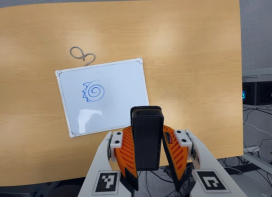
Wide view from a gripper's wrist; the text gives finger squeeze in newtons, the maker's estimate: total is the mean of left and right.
{"total": 7.9, "left": 6.4, "right": 9.4}